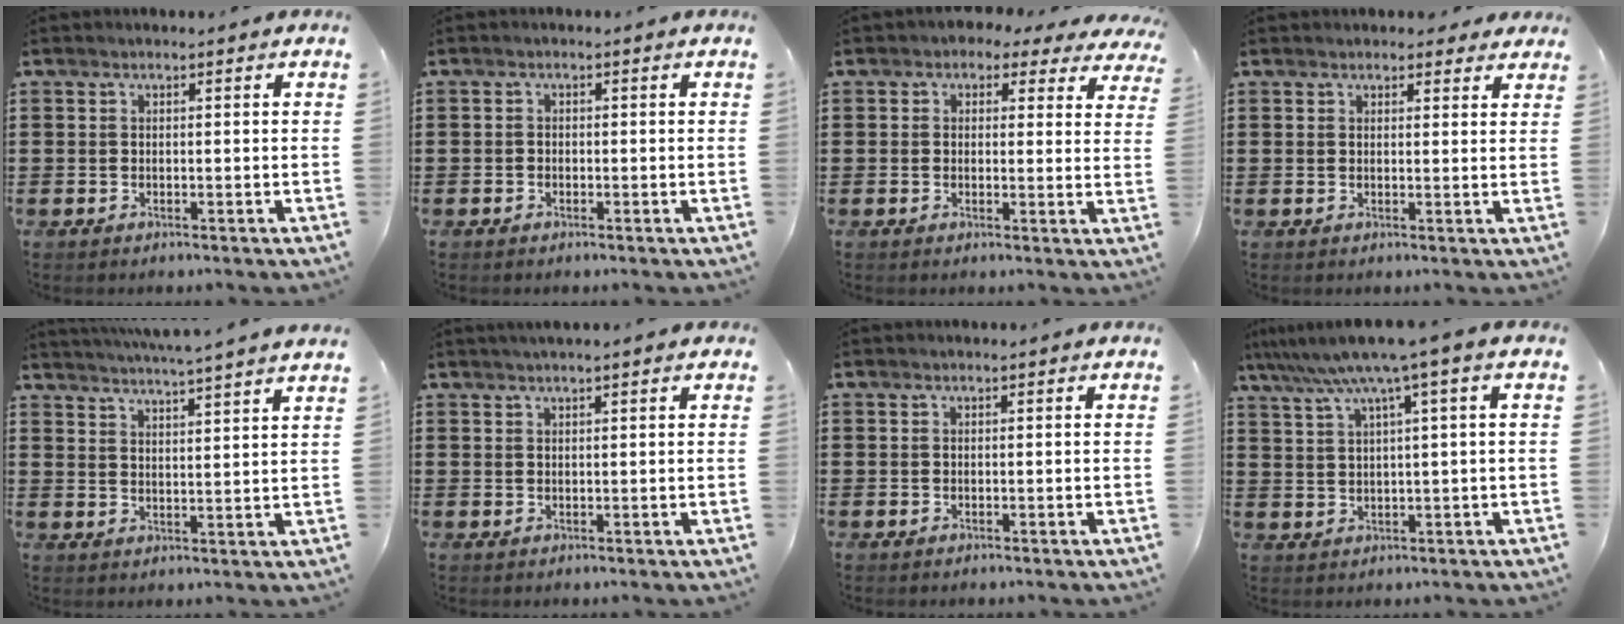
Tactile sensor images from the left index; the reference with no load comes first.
{"total": 0.8, "force": [-0.6, 0.5, 0.1], "torque": [-0.005, 0.001, -0.013]}
{"total": 2.2, "force": [1.4, 1.6, 0.7], "torque": [-0.018, -0.001, 0.020]}
{"total": 2.1, "force": [1.9, 0.8, 0.4], "torque": [-0.005, 0.001, 0.033]}
{"total": 4.2, "force": [4.0, -1.0, 0.6], "torque": [-0.029, -0.025, 0.067]}
{"total": 1.2, "force": [1.1, 0.1, 0.6], "torque": [-0.014, 0.002, 0.019]}
{"total": 0.0}
{"total": 5.8, "force": [2.9, -0.5, 5.0], "torque": [-0.108, -0.019, 0.044]}